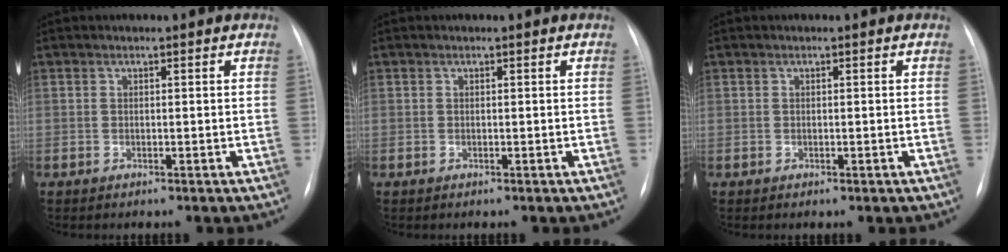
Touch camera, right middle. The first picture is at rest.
{"total": 0.0}
{"total": 0.0}